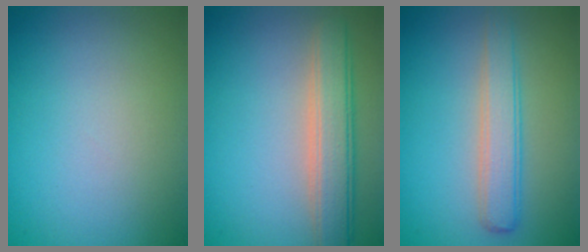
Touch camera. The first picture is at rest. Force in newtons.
{"total": 4.7, "press": 4.7, "slide": 0.5}
{"total": 3.3, "press": 3.2, "slide": 0.3}